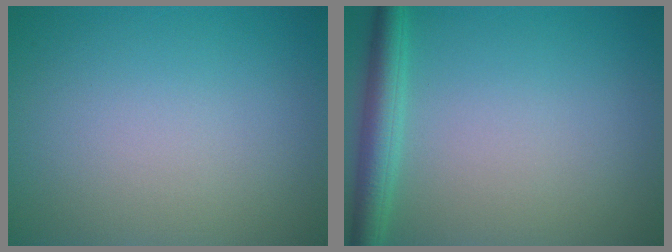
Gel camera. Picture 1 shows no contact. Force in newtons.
{"total": 3.3, "press": 3.3, "slide": 0.2}